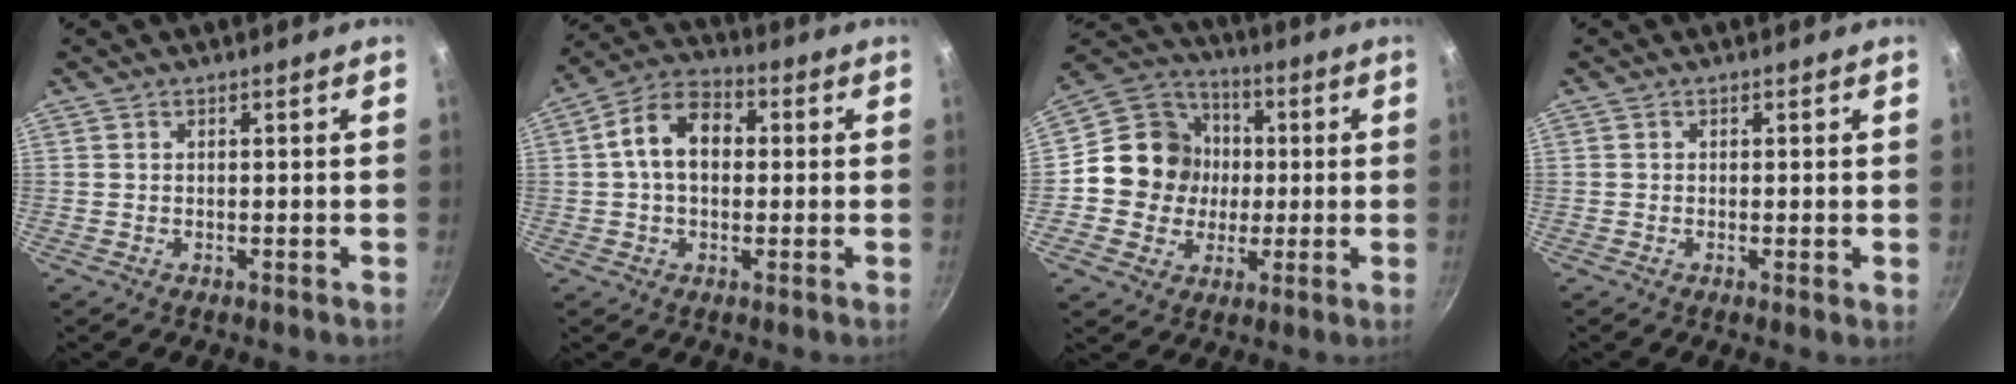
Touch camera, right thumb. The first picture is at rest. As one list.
[{"total": 10.6, "force": [1.1, 7.3, 7.6], "torque": [-0.104, 0.029, 0.000]}, {"total": 14.3, "force": [0.1, 13.3, 5.2], "torque": [-0.056, 0.025, -0.010]}, {"total": 0.8, "force": [-0.1, 0.2, 0.8], "torque": [-0.012, -0.005, -0.005]}]